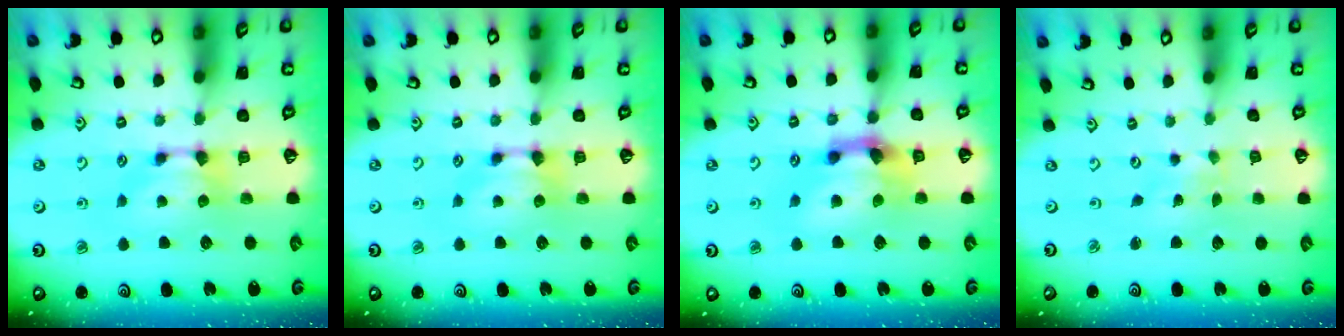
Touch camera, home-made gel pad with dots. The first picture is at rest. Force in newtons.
{"total": 0.0}
{"total": 5.0, "press": 4.4, "slide": 2.3}
{"total": 5.9, "press": 5.8, "slide": 0.6}